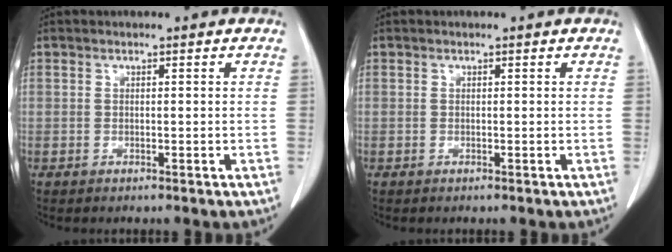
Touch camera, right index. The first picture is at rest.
{"total": 0.0}